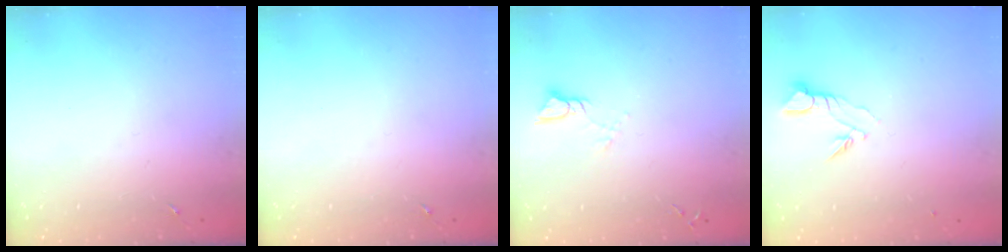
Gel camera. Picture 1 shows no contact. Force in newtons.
{"total": 0.0}
{"total": 3.5, "press": 3.5, "slide": 0.3}
{"total": 3.7, "press": 3.6, "slide": 0.4}